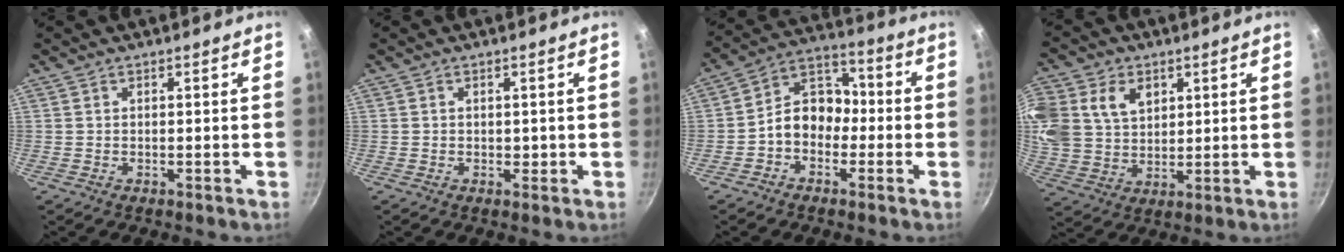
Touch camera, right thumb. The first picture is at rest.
{"total": 0.9, "force": [0.0, 0.8, 0.5], "torque": [-0.001, 0.002, 0.001]}
{"total": 9.7, "force": [-2.2, 7.6, 5.7], "torque": [-0.049, 0.046, -0.059]}
{"total": 18.8, "force": [6.6, 14.4, 10.2], "torque": [-0.241, 0.016, 0.131]}